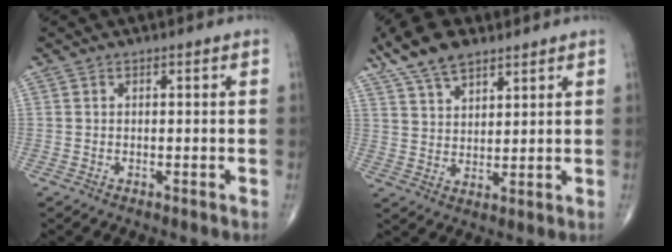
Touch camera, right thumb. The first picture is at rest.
{"total": 10.5, "force": [7.3, 4.6, 5.9], "torque": [-0.096, -0.019, 0.138]}